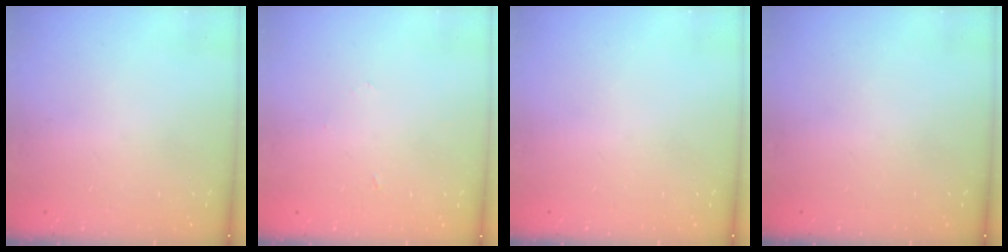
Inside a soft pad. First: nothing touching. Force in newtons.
{"total": 2.5, "press": 2.5, "slide": 0.2}
{"total": 0.0}
{"total": 0.0}